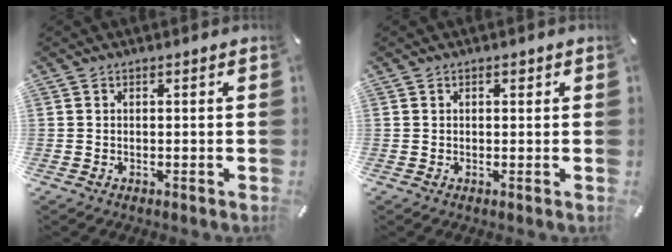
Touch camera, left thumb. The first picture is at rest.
{"total": 1.1, "force": [0.4, 0.8, 0.7], "torque": [-0.014, 0.005, 0.007]}